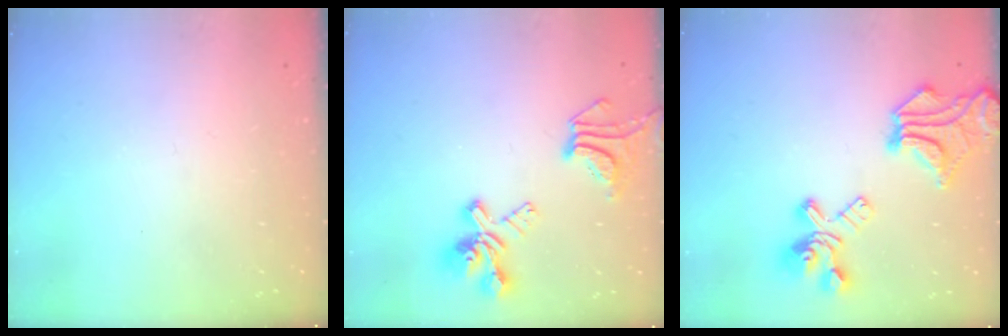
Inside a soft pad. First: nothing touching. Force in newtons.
{"total": 5.9, "press": 5.7, "slide": 1.7}
{"total": 14.7, "press": 14.4, "slide": 3.0}